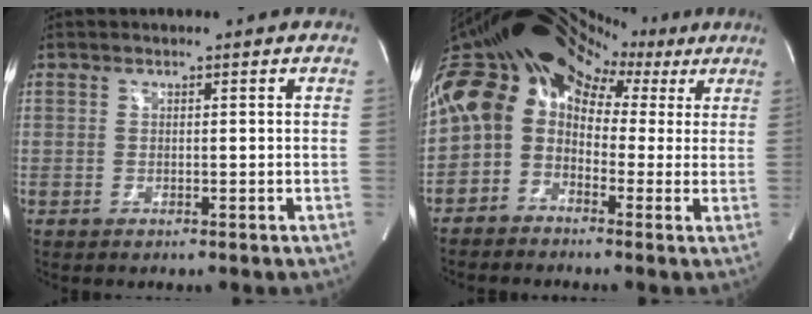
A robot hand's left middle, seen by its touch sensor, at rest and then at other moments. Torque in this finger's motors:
{"motor_torque": [2.14, 0.00, 1.05, 0.21]}